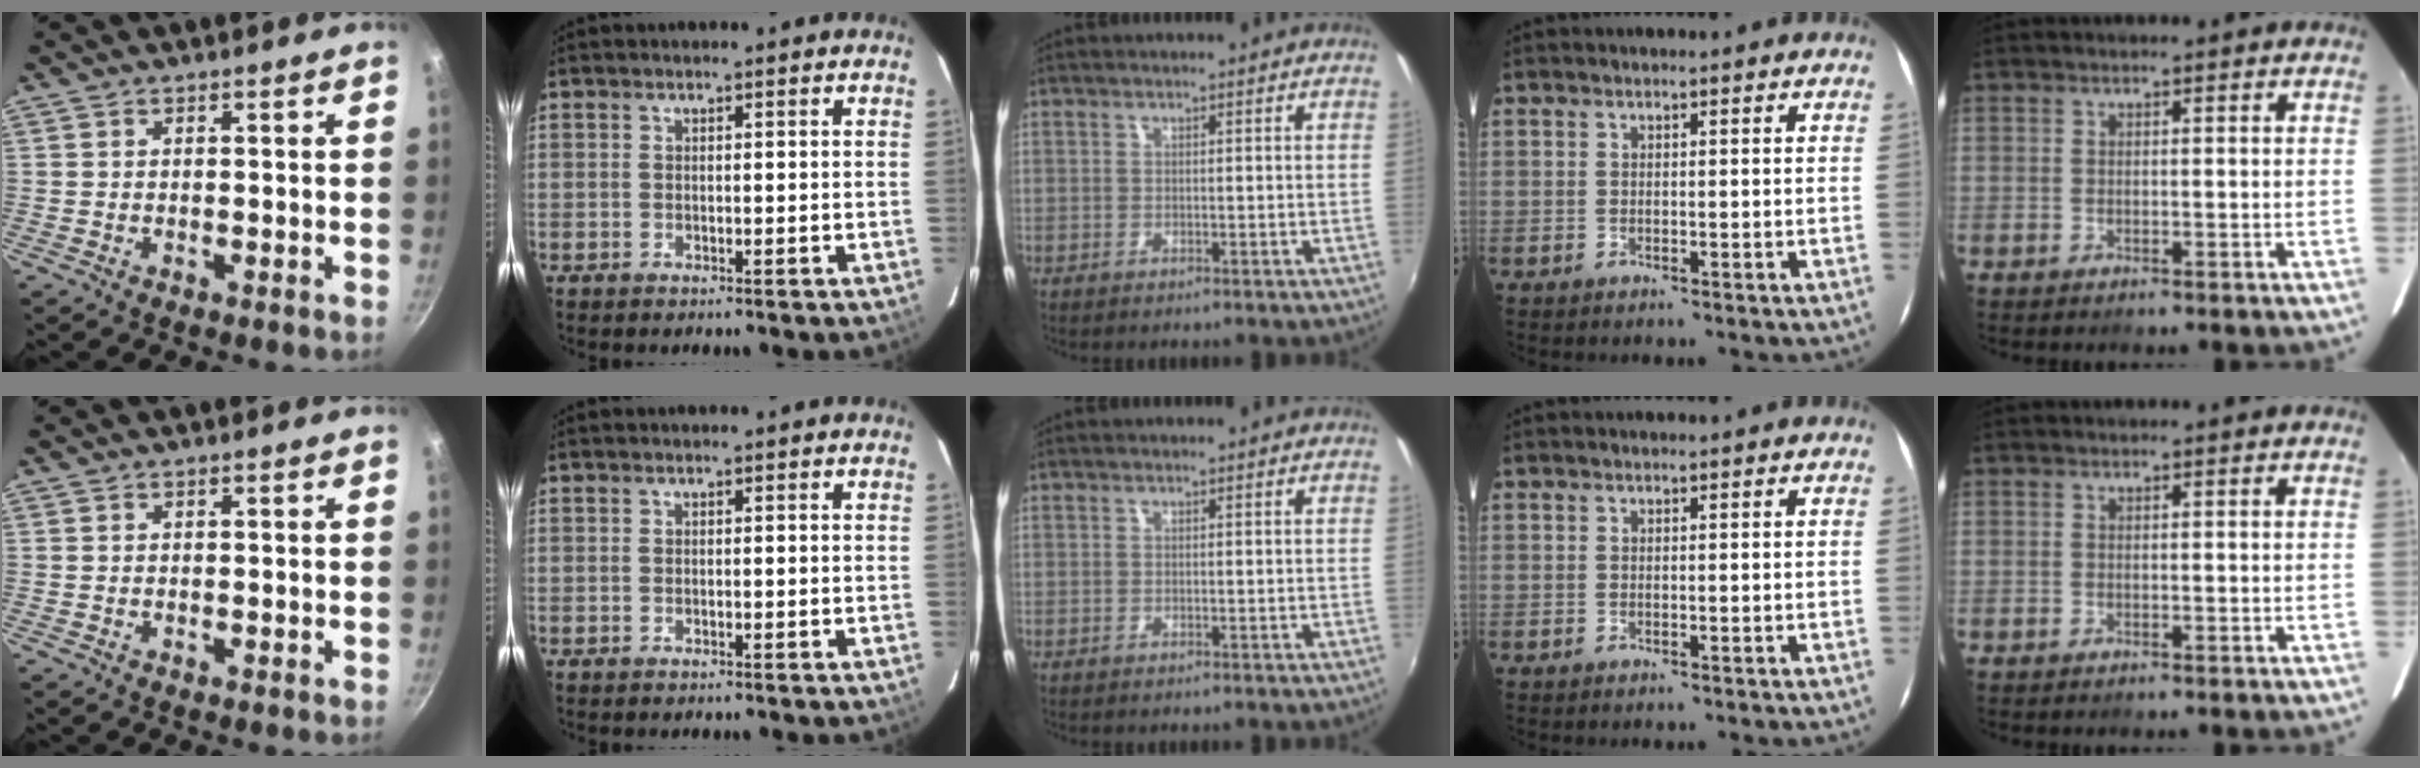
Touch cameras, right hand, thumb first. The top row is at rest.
{}